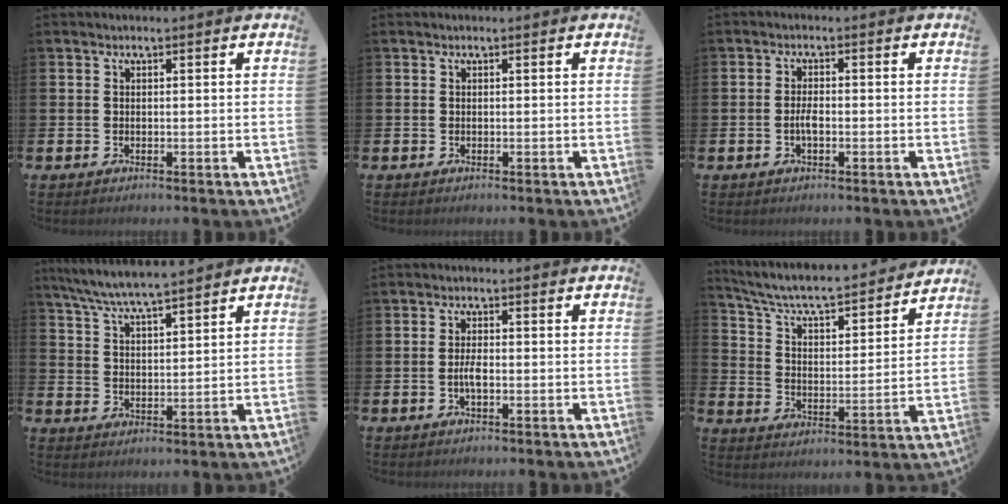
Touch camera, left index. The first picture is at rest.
{"total": 0.0}
{"total": 2.2, "force": [-0.6, 0.8, 1.9], "torque": [-0.035, 0.002, -0.013]}
{"total": 6.6, "force": [6.3, 0.3, 1.9], "torque": [-0.057, -0.027, 0.114]}
{"total": 2.4, "force": [-0.6, 0.9, 2.2], "torque": [-0.040, 0.001, -0.012]}
{"total": 6.9, "force": [6.4, 1.1, 2.4], "torque": [-0.082, -0.051, 0.104]}